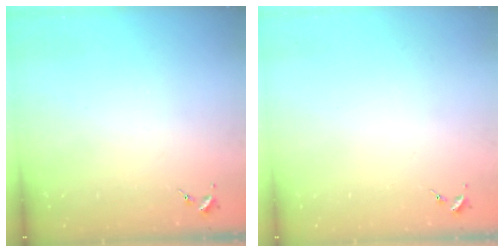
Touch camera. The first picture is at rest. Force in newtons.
{"total": 0.0}